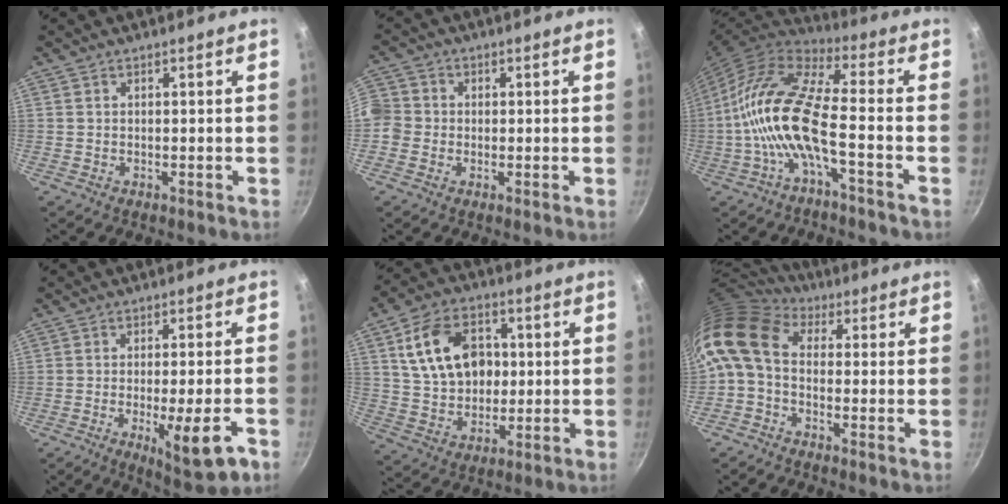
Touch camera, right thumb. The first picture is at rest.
{"total": 6.9, "force": [-0.8, 6.4, 2.5], "torque": [-0.039, 0.016, -0.030]}
{"total": 15.8, "force": [-3.9, 5.0, 14.5], "torque": [-0.293, 0.041, -0.089]}
{"total": 10.6, "force": [-4.1, 2.2, 9.5], "torque": [-0.126, 0.001, -0.052]}
{"total": 15.8, "force": [3.4, 11.6, 10.3], "torque": [-0.156, 0.006, 0.061]}
{"total": 11.1, "force": [0.9, 7.6, 8.0], "torque": [-0.154, 0.026, -0.005]}